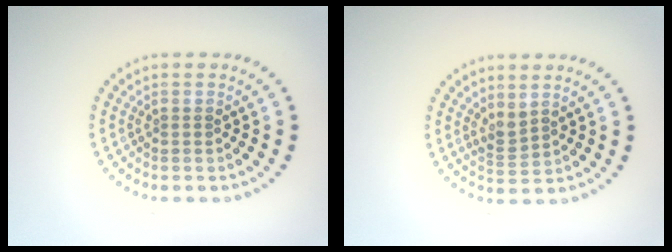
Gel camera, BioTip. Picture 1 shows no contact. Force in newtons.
{"total": 1.5, "press": 1.3, "slide": 0.9}